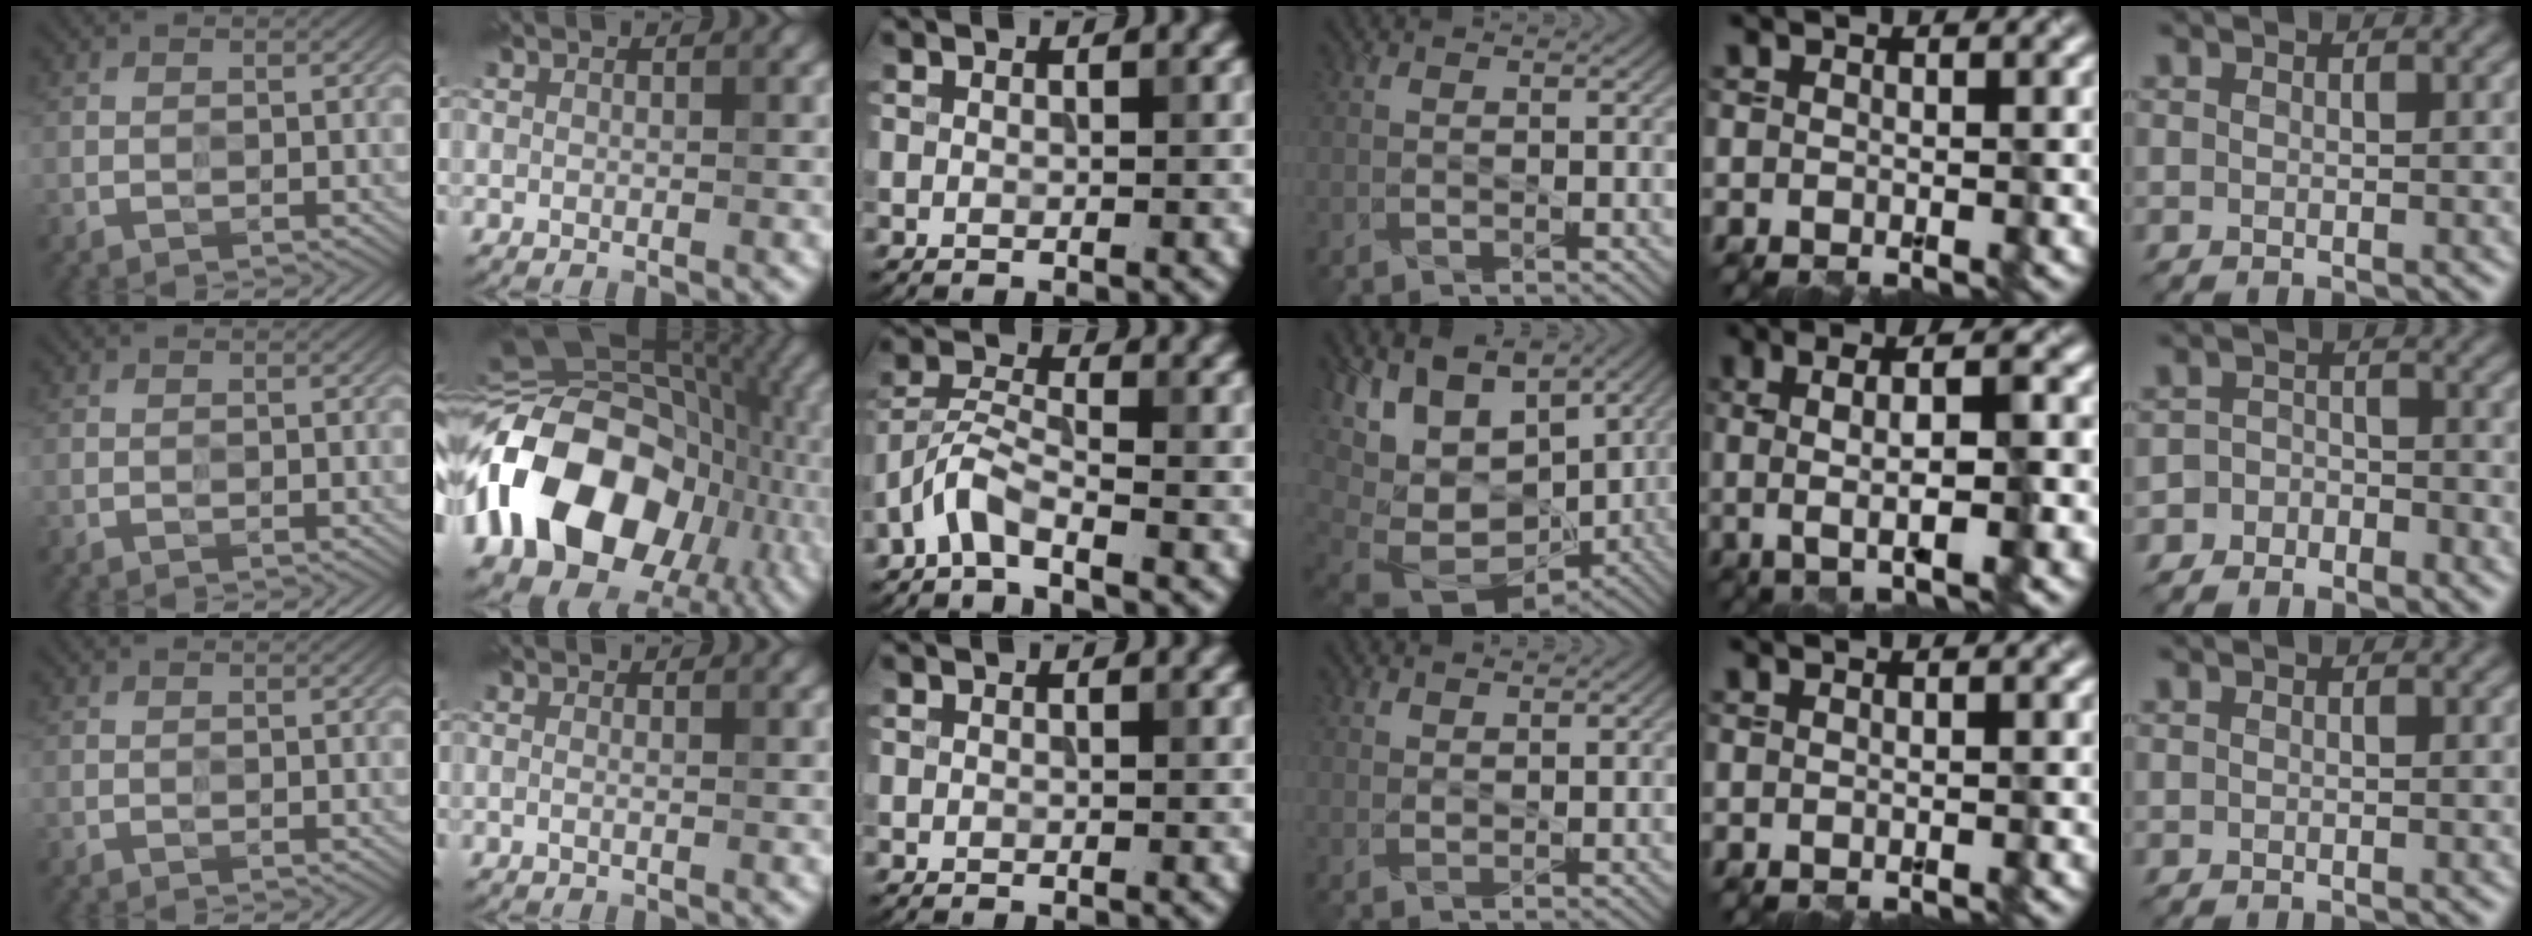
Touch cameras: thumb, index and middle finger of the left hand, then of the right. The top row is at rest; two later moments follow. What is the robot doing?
{"motion": "wipe", "object": "paper plate"}